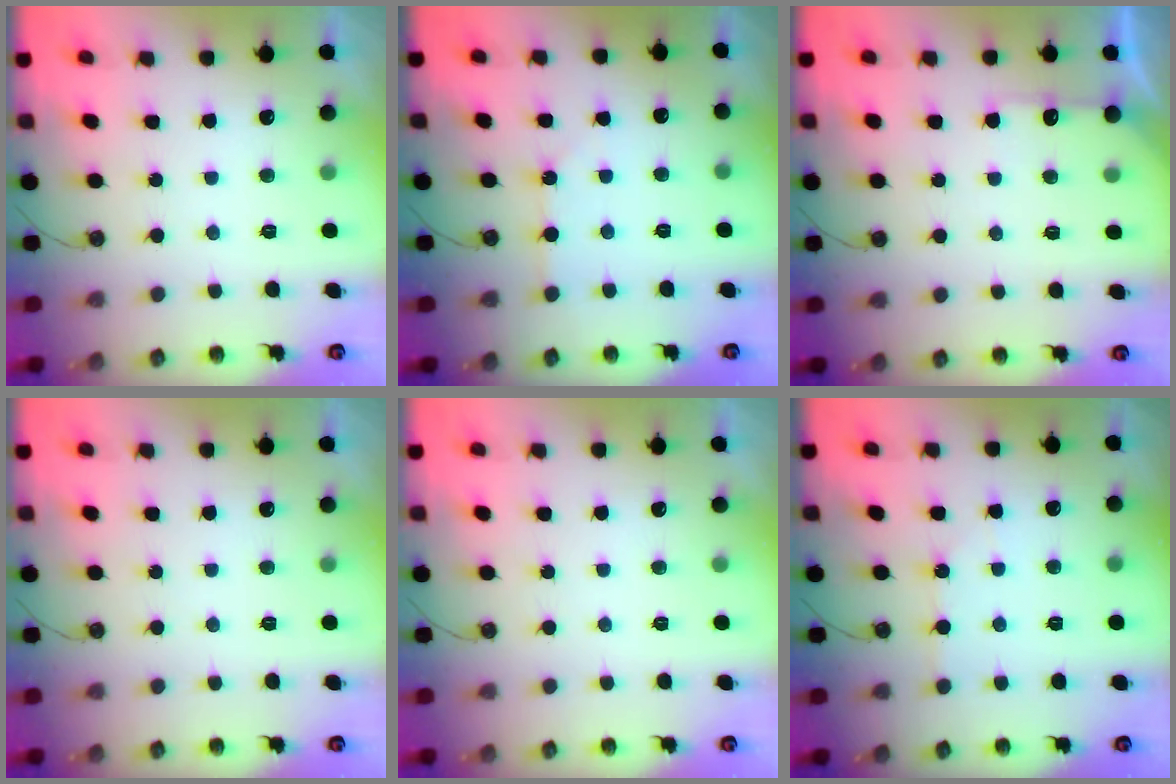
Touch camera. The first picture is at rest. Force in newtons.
{"total": 2.2, "press": 2.1, "slide": 0.3}
{"total": 4.4, "press": 4.4, "slide": 0.6}
{"total": 0.0}
{"total": 0.0}
{"total": 3.6, "press": 3.6, "slide": 0.6}